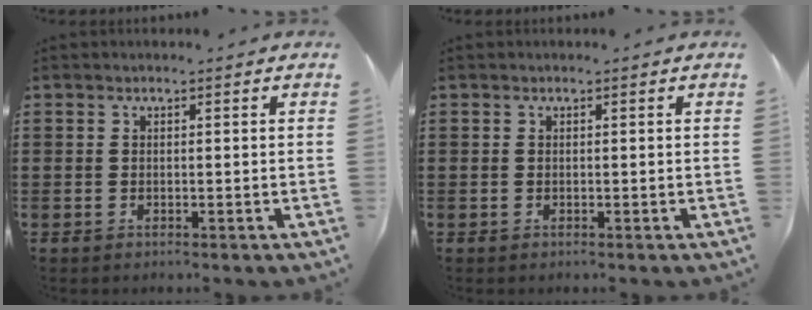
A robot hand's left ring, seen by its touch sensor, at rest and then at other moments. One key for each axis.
{"total": 0.0}